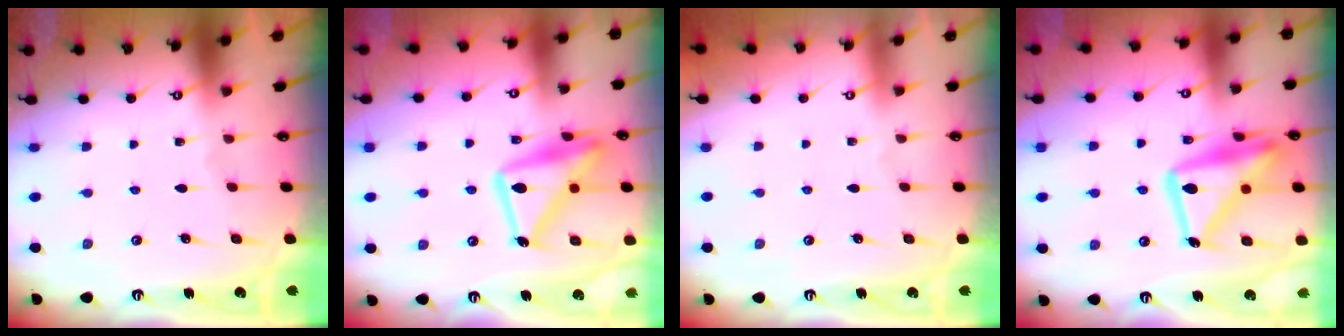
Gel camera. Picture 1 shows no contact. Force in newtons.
{"total": 18.4, "press": 18.3, "slide": 1.4}
{"total": 3.9, "press": 3.9, "slide": 0.1}
{"total": 19.2, "press": 19.2, "slide": 1.8}